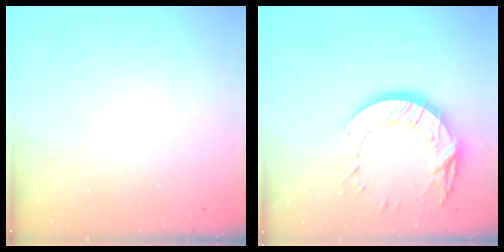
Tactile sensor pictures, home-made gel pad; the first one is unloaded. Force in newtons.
{"total": 15.8, "press": 15.8, "slide": 1.1}